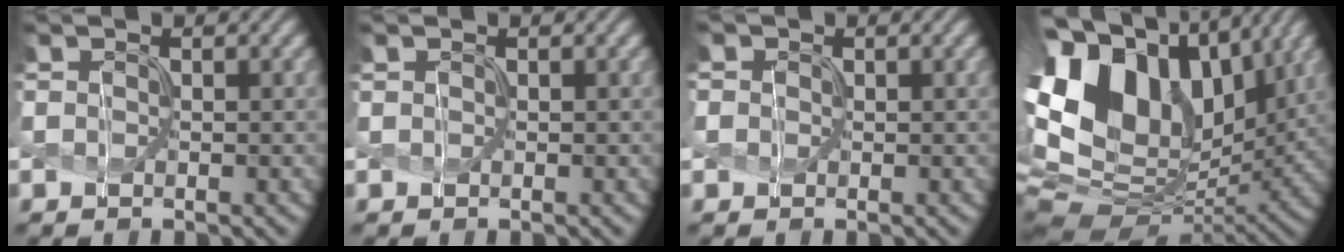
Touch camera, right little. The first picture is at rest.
{"total": 0.0}
{"total": 1.6, "force": [0.6, 1.4, 0.5], "torque": [-0.011, 0.011, -0.008]}
{"total": 15.0, "force": [3.7, 10.6, 9.9], "torque": [-0.199, 0.021, 0.071]}